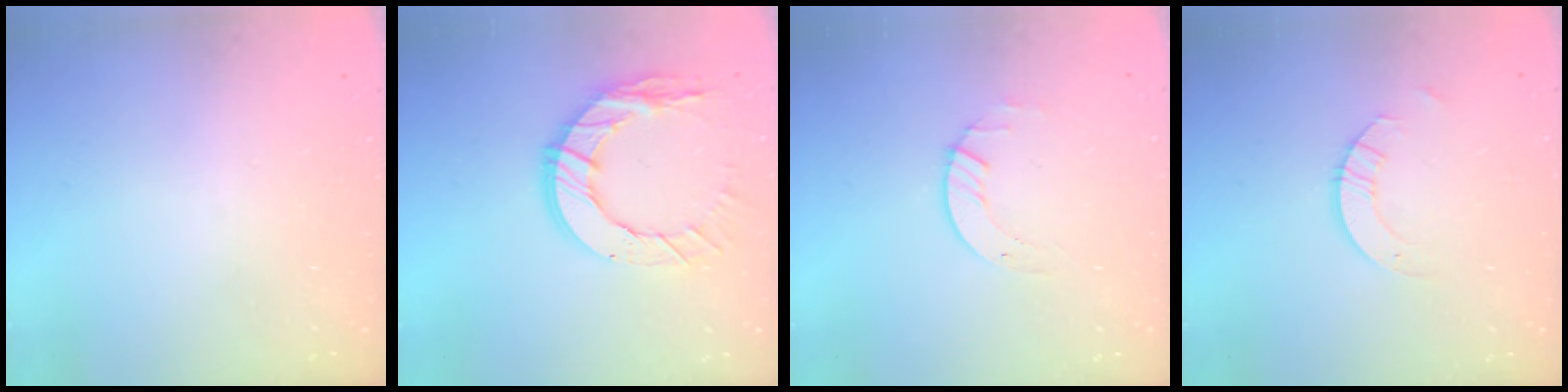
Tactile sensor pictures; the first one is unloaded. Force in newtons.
{"total": 14.3, "press": 14.2, "slide": 1.4}
{"total": 2.7, "press": 2.7, "slide": 0.3}
{"total": 3.5, "press": 3.5, "slide": 0.3}